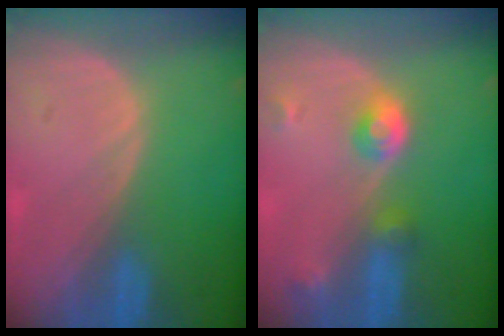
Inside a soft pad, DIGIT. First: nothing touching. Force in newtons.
{"total": 4.6, "press": 4.2, "slide": 1.9}